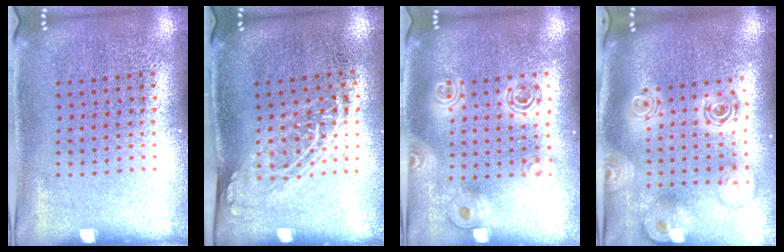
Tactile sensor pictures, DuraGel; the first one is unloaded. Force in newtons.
{"total": 1.3, "press": 1.0, "slide": 0.8}
{"total": 1.6, "press": 1.4, "slide": 0.8}
{"total": 2.6, "press": 2.0, "slide": 1.7}